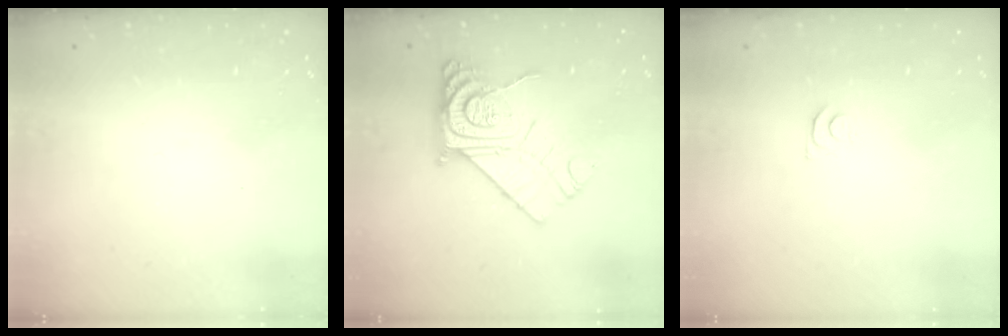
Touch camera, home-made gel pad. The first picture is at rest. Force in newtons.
{"total": 13.5, "press": 13.5, "slide": 1.1}
{"total": 3.2, "press": 3.2, "slide": 0.4}